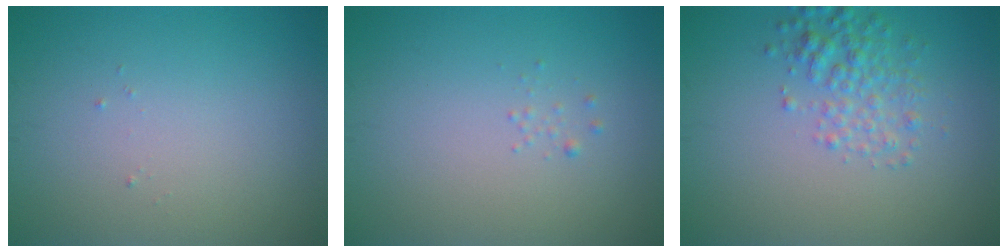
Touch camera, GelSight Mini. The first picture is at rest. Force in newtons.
{"total": 0.7, "press": 0.7, "slide": 0.1}
{"total": 2.9, "press": 2.9, "slide": 0.0}